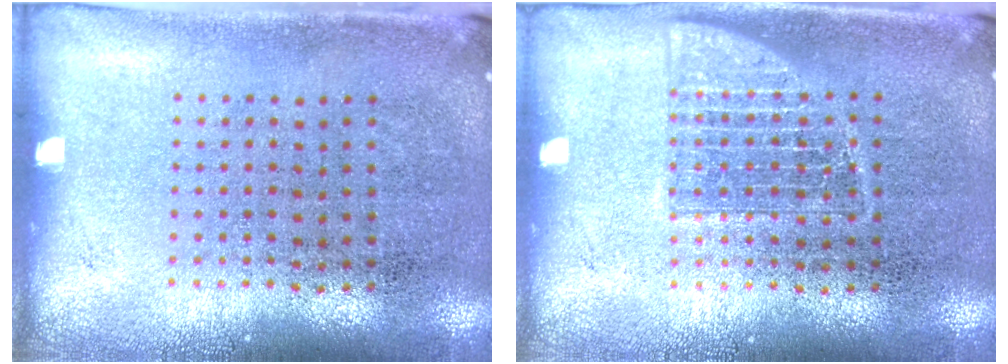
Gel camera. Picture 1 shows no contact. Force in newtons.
{"total": 2.0, "press": 2.0, "slide": 0.4}